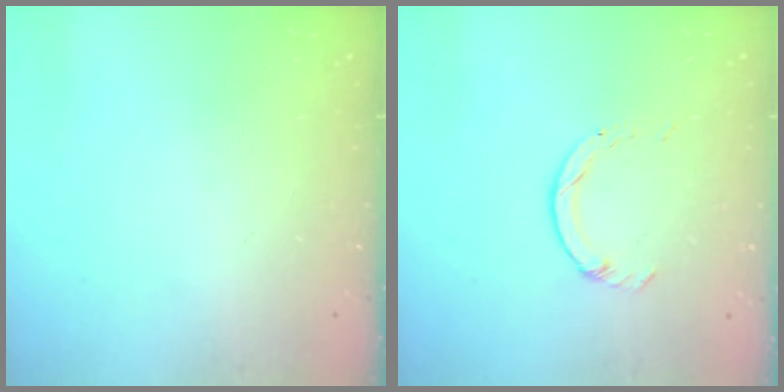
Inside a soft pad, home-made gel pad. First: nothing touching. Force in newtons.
{"total": 0.5, "press": 0.5, "slide": 0.1}